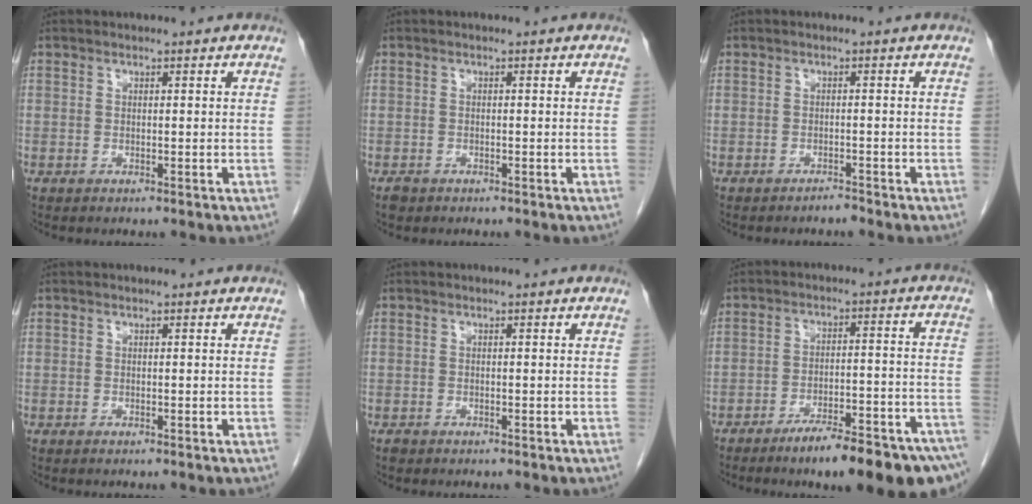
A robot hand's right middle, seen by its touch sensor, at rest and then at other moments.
{"total": 1.1, "force": [-0.8, 0.8, 0.3], "torque": [-0.010, 0.001, -0.012]}
{"total": 1.0, "force": [-1.0, 0.0, 0.1], "torque": [-0.001, -0.002, -0.013]}
{"total": 0.0}
{"total": 0.5, "force": [-0.4, 0.3, 0.1], "torque": [-0.003, 0.001, -0.007]}
{"total": 16.3, "force": [-12.2, 1.7, 10.7], "torque": [-0.093, 0.025, -0.177]}